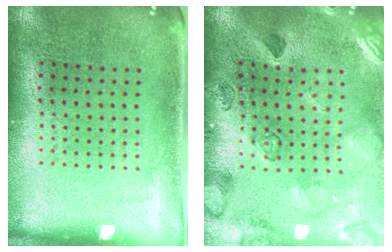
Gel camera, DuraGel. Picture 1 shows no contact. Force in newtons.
{"total": 2.3, "press": 2.3, "slide": 0.2}